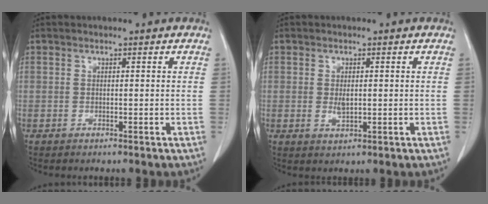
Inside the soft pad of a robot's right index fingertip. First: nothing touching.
{"total": 2.1, "force": [0.0, 0.9, 1.9], "torque": [-0.037, -0.004, 0.004]}